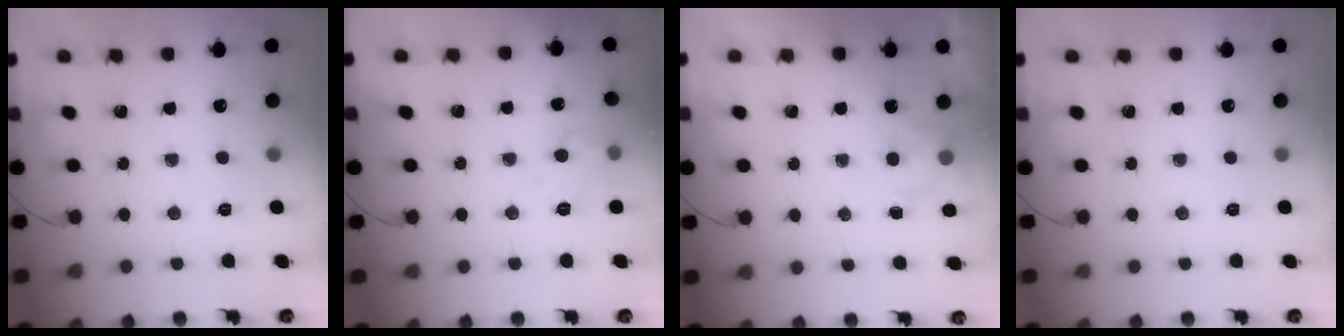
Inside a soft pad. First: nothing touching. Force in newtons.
{"total": 6.4, "press": 6.3, "slide": 1.0}
{"total": 3.0, "press": 2.7, "slide": 1.4}
{"total": 0.0}